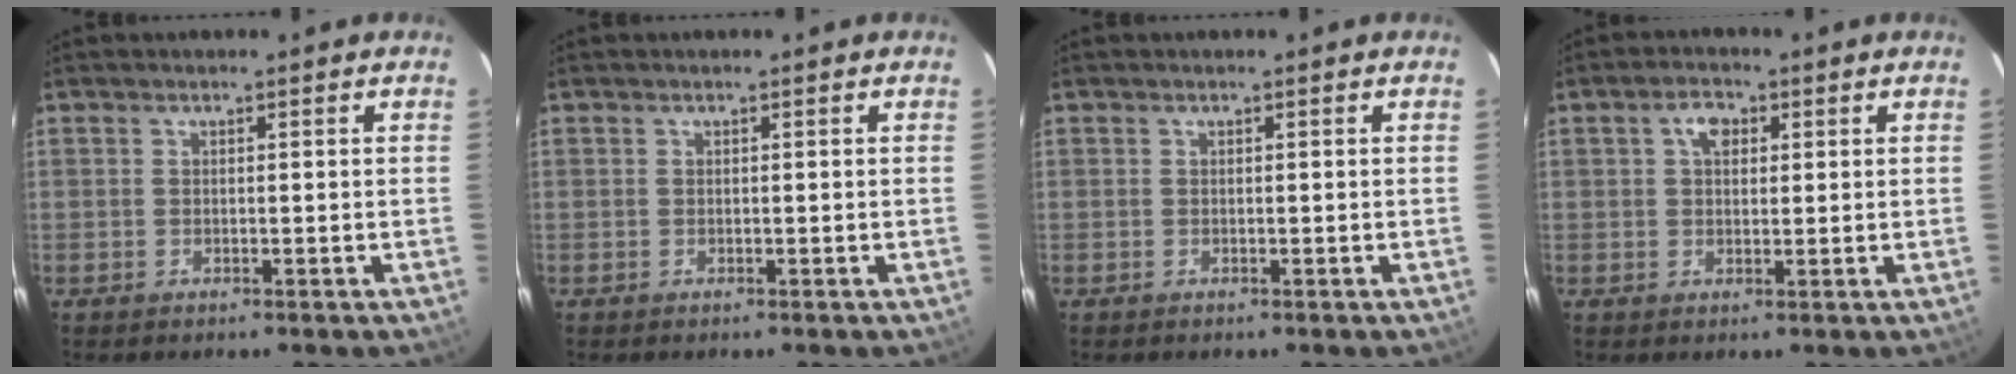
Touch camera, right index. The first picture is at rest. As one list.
[{"total": 0.0}, {"total": 0.0}, {"total": 3.7, "force": [1.2, 2.5, 2.4], "torque": [-0.039, 0.013, 0.021]}]